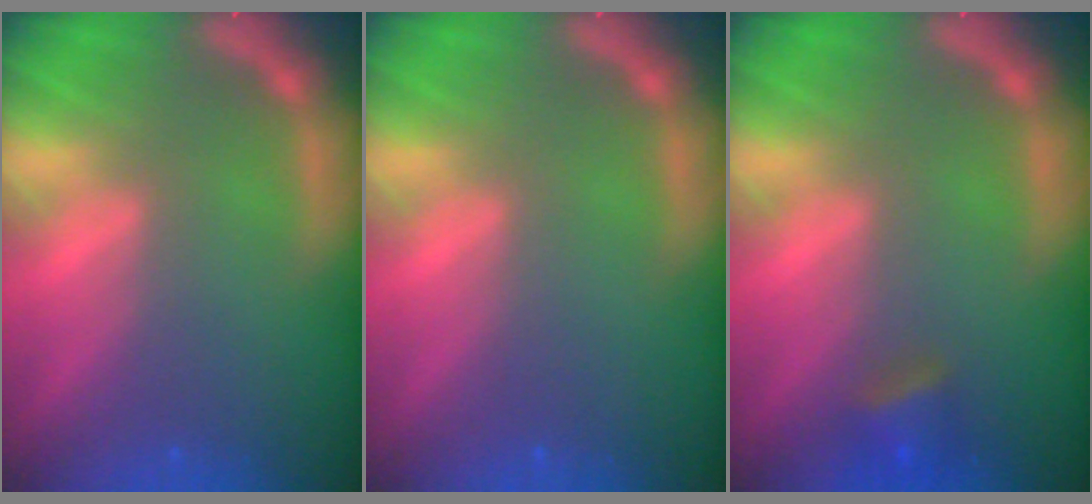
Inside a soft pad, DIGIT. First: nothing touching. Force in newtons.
{"total": 0.0}
{"total": 2.4}